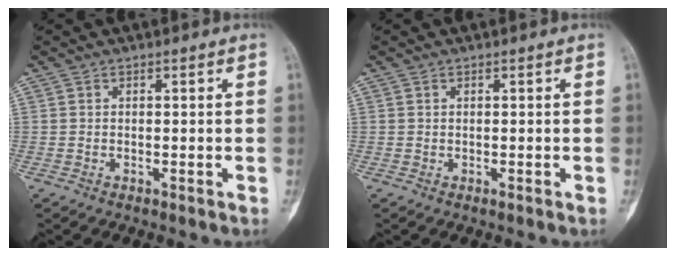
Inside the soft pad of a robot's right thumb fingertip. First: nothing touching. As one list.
[{"total": 0.0}]